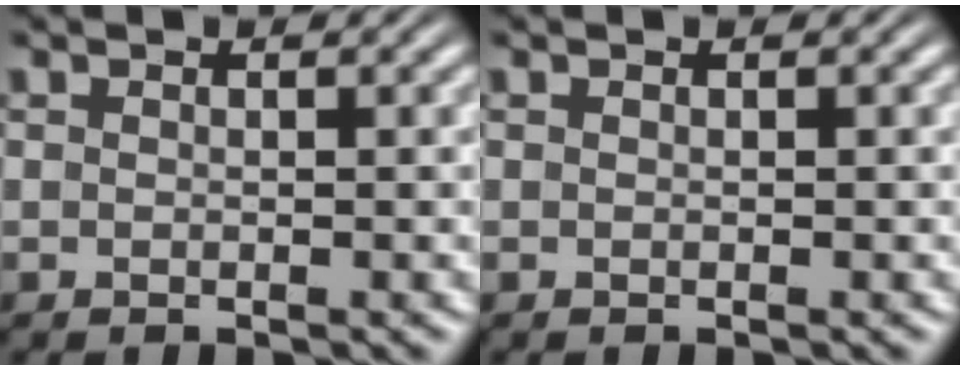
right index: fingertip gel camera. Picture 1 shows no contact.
{"total": 0.0}